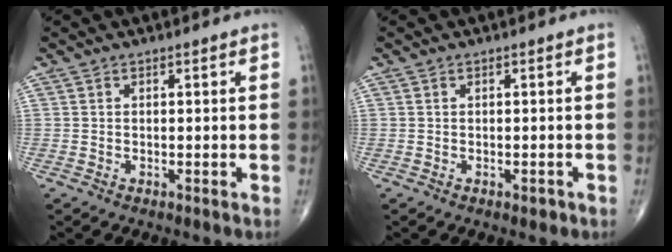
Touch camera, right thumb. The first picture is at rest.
{"total": 1.0, "force": [-0.4, 0.6, 0.7], "torque": [-0.007, -0.001, -0.005]}